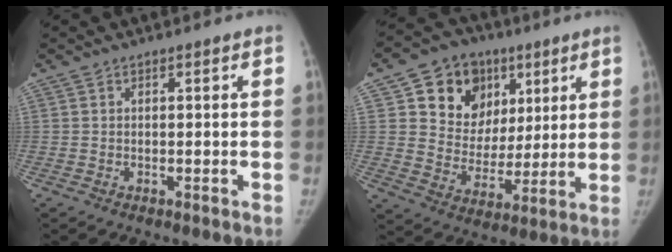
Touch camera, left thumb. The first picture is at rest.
{"total": 16.4, "force": [6.9, 13.4, 6.6], "torque": [-0.059, -0.012, 0.120]}